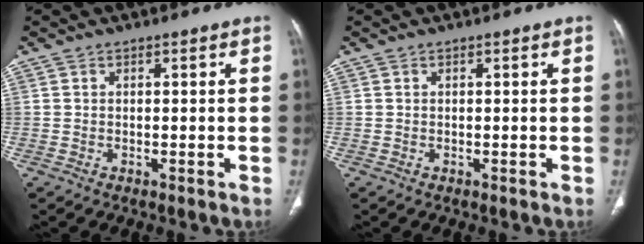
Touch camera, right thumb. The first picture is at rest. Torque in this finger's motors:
{"motor_torque": [0.34, -0.10, -0.14, -0.06, 0.03]}